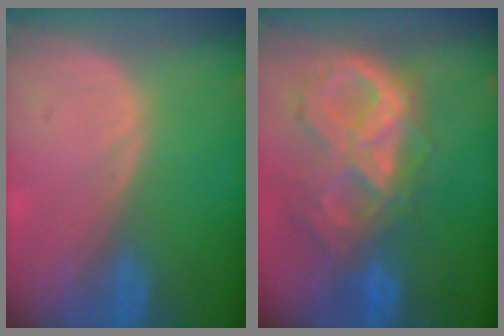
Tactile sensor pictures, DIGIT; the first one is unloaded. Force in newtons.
{"total": 10.5, "press": 8.8, "slide": 5.7}